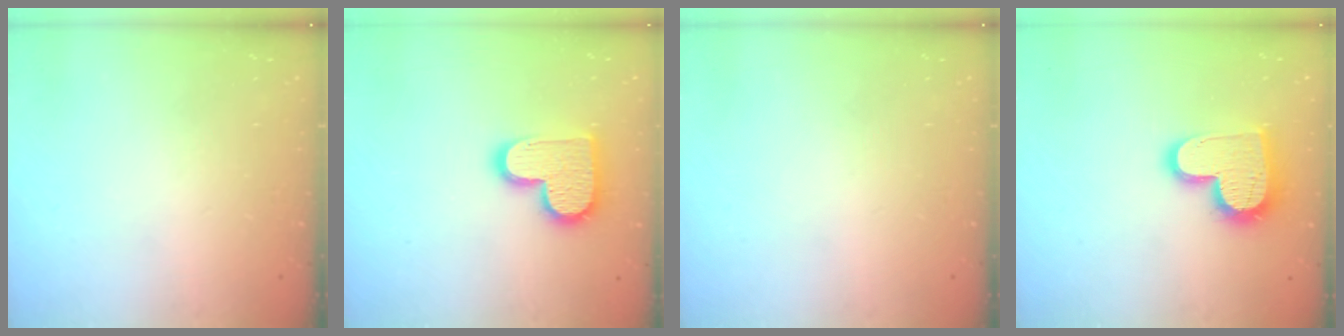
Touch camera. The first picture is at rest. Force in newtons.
{"total": 13.8, "press": 13.8, "slide": 0.6}
{"total": 0.0}
{"total": 16.1, "press": 16.0, "slide": 1.2}